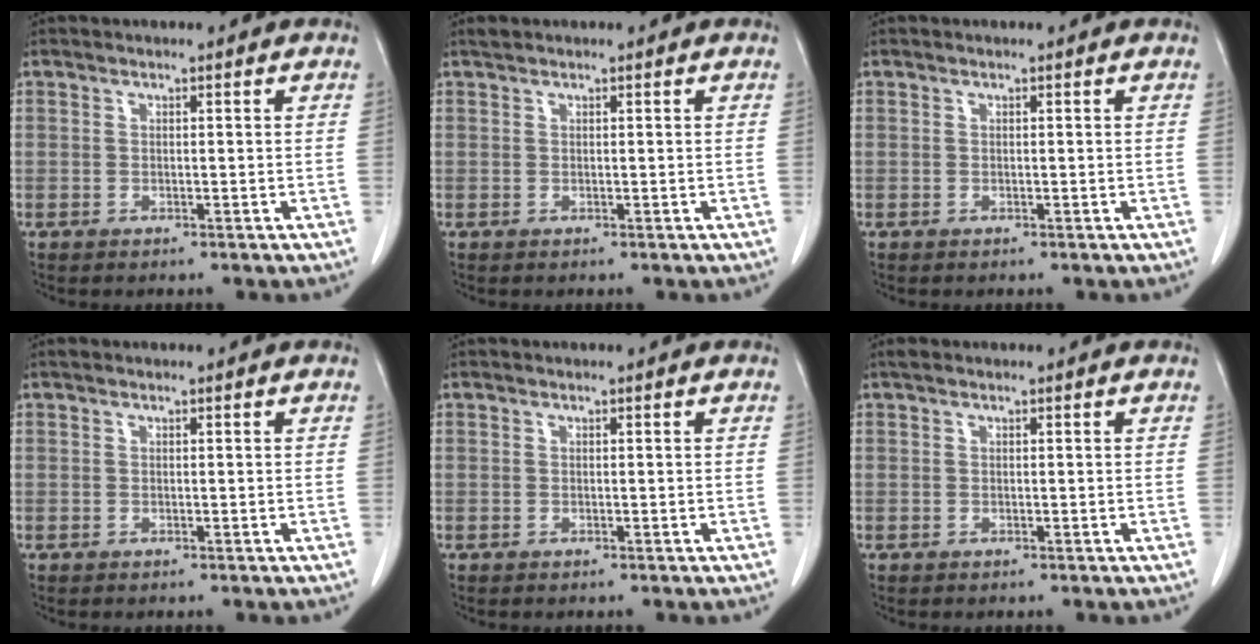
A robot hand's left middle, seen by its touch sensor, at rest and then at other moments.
{"total": 0.5, "force": [0.5, 0.0, 0.1], "torque": [-0.010, 0.009, 0.014]}
{"total": 0.0}
{"total": 0.0}
{"total": 0.0}
{"total": 0.6, "force": [0.5, 0.2, 0.3], "torque": [-0.013, 0.013, 0.009]}